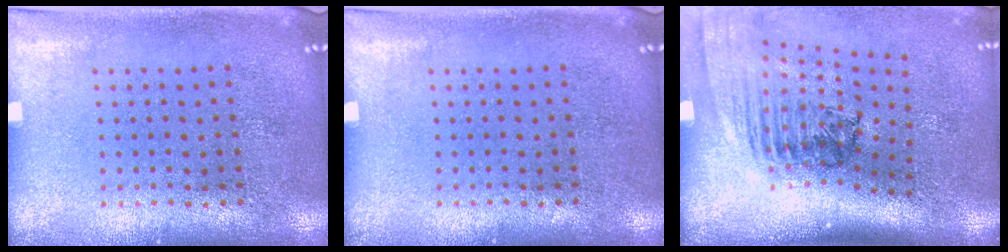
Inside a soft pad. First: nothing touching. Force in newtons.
{"total": 0.0}
{"total": 2.6, "press": 1.7, "slide": 1.9}